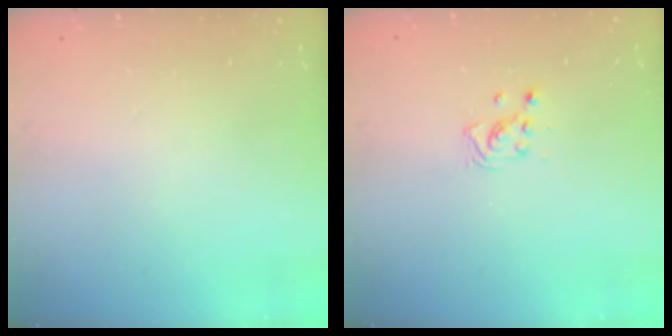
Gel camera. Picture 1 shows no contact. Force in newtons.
{"total": 3.0, "press": 3.0, "slide": 0.5}